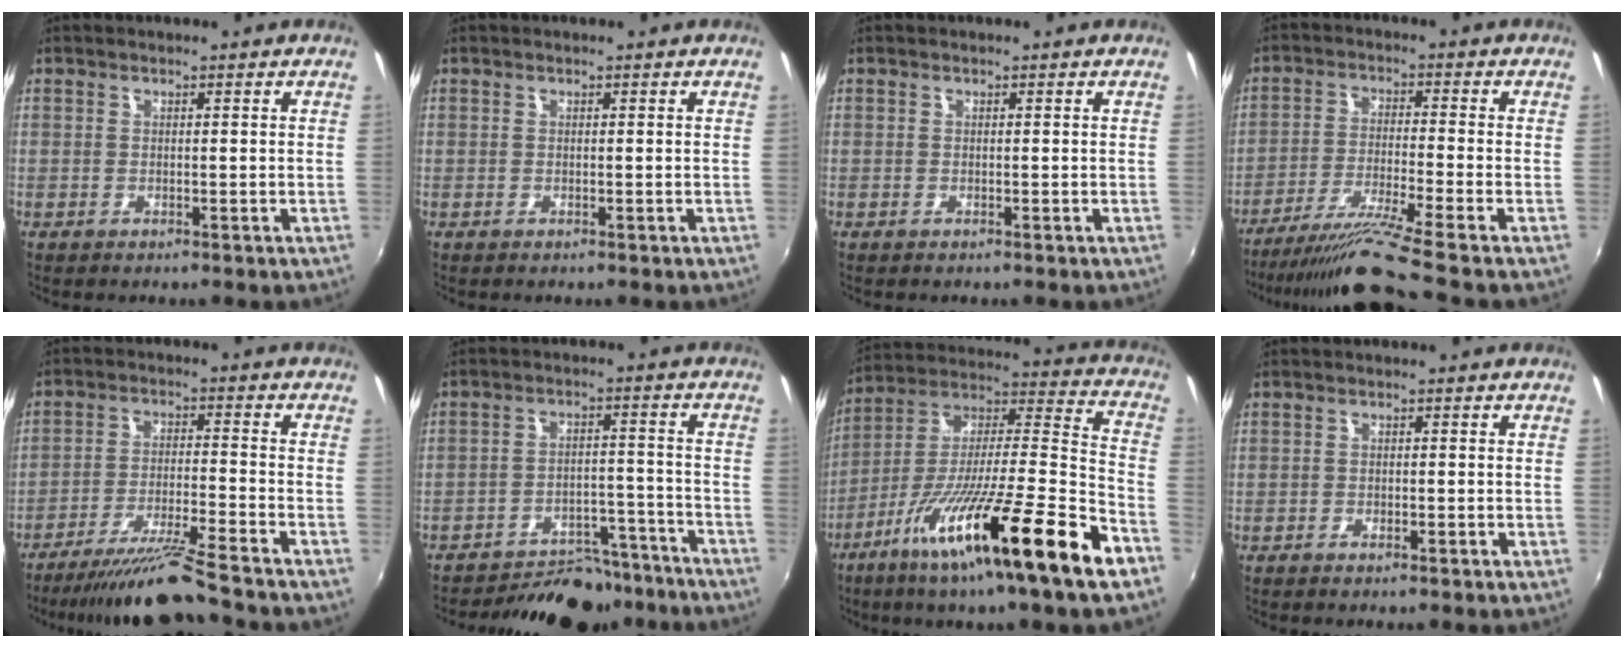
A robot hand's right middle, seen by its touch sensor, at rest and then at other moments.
{"total": 0.0}
{"total": 0.0}
{"total": 10.9, "force": [-9.1, -2.8, 5.4], "torque": [-0.117, -0.016, -0.161]}
{"total": 11.1, "force": [-10.0, -1.3, 4.7], "torque": [-0.102, -0.009, -0.174]}
{"total": 16.3, "force": [-14.4, 5.9, 4.9], "torque": [-0.096, 0.021, -0.184]}
{"total": 25.2, "force": [-14.3, 0.8, 20.7], "torque": [-0.322, -0.037, -0.244]}
{"total": 1.3, "force": [-0.9, 0.6, 0.7], "torque": [-0.012, -0.004, -0.017]}